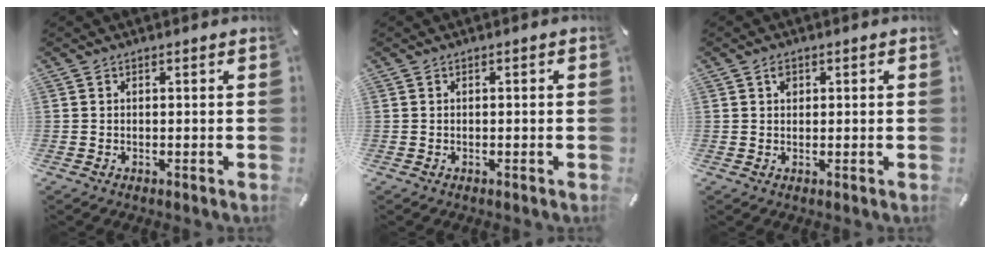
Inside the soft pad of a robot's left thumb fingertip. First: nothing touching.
{"total": 0.5, "force": [-0.2, 0.1, 0.5], "torque": [-0.009, -0.003, -0.003]}
{"total": 1.5, "force": [0.5, 1.2, 0.8], "torque": [-0.010, 0.002, 0.006]}